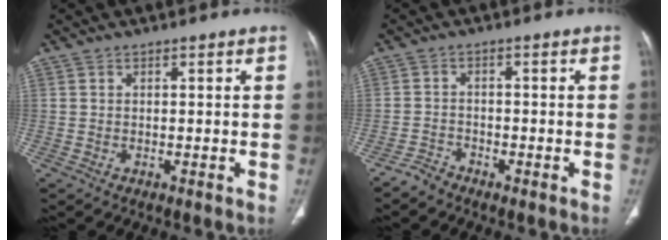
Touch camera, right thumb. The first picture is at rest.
{"total": 2.2, "force": [-2.2, 0.6, 0.1], "torque": [0.000, 0.006, -0.046]}